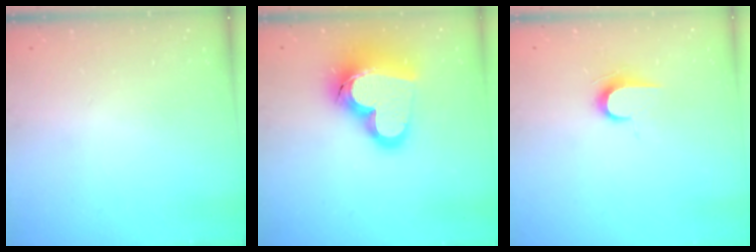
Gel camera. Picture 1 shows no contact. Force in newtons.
{"total": 23.0, "press": 22.9, "slide": 2.3}
{"total": 7.2, "press": 7.1, "slide": 0.7}